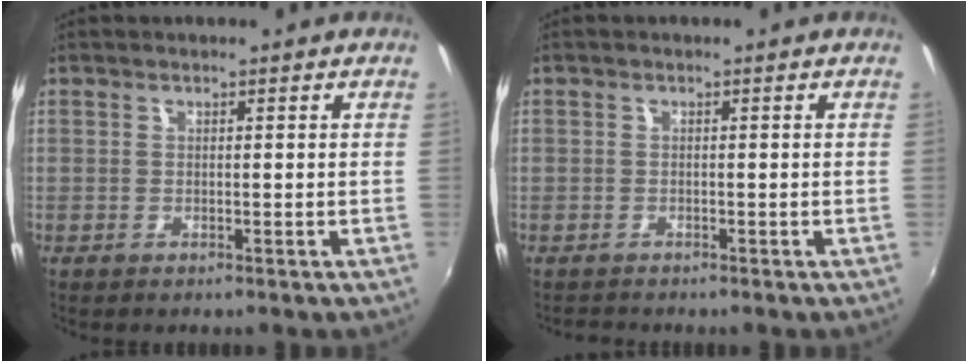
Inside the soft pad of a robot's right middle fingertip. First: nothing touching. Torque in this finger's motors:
{"motor_torque": [-1.28, -0.49, -0.92, -0.21]}